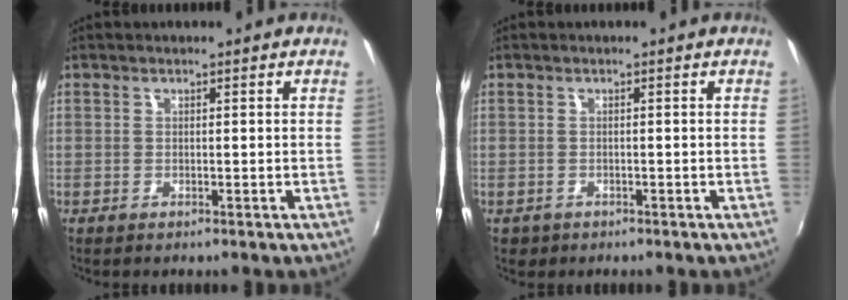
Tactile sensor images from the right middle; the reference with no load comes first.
{"total": 1.7, "force": [-0.8, 1.4, 0.5], "torque": [-0.014, -0.004, -0.010]}